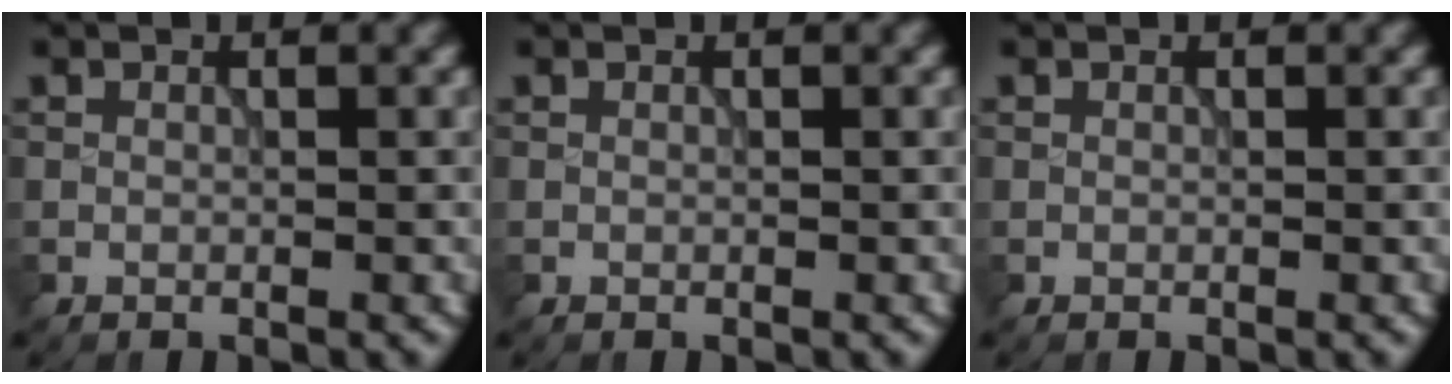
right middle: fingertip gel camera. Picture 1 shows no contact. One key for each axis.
{"total": 0.0}
{"total": 0.0}